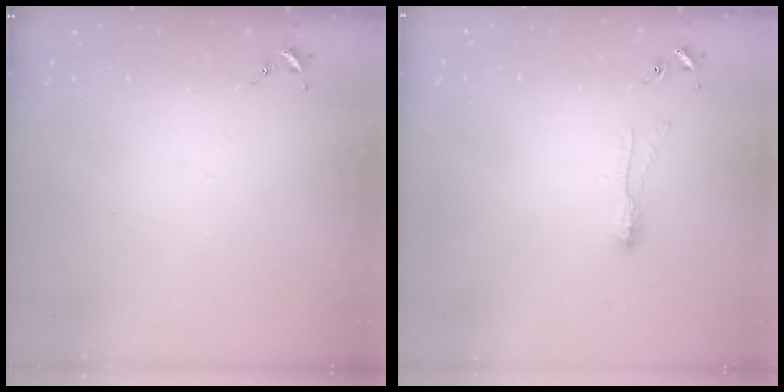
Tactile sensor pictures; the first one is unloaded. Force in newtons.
{"total": 7.1, "press": 7.1, "slide": 0.8}